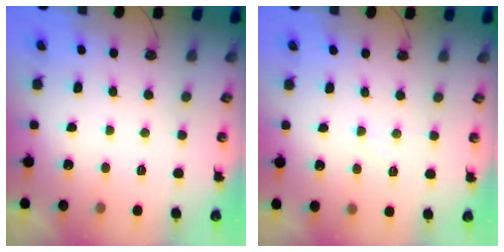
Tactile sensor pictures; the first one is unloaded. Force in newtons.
{"total": 5.4, "press": 5.3, "slide": 0.6}